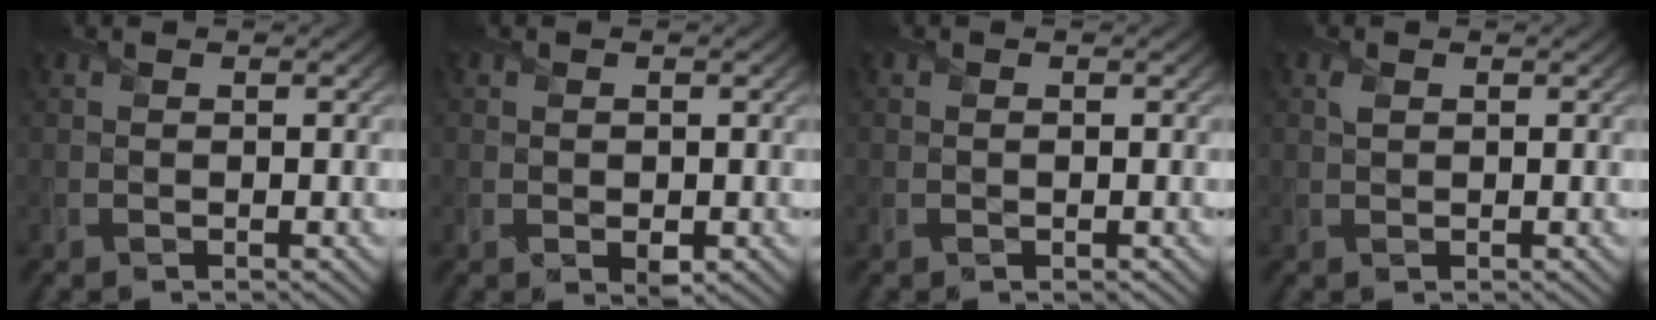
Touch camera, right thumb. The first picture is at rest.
{"total": 1.2, "force": [-0.2, 1.0, 0.8], "torque": [-0.014, -0.006, -0.001]}
{"total": 0.0}
{"total": 0.7, "force": [0.4, 0.5, 0.4], "torque": [-0.013, -0.002, 0.009]}